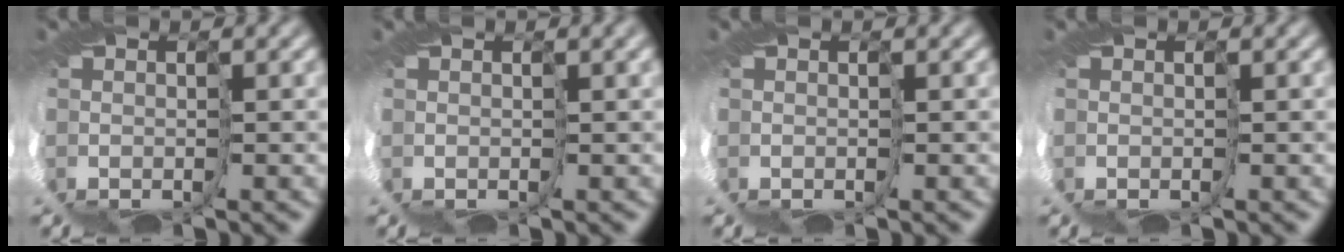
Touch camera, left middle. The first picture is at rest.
{"total": 1.6, "force": [0.9, -0.2, 1.4], "torque": [-0.025, -0.005, 0.024]}
{"total": 0.0}
{"total": 0.0}